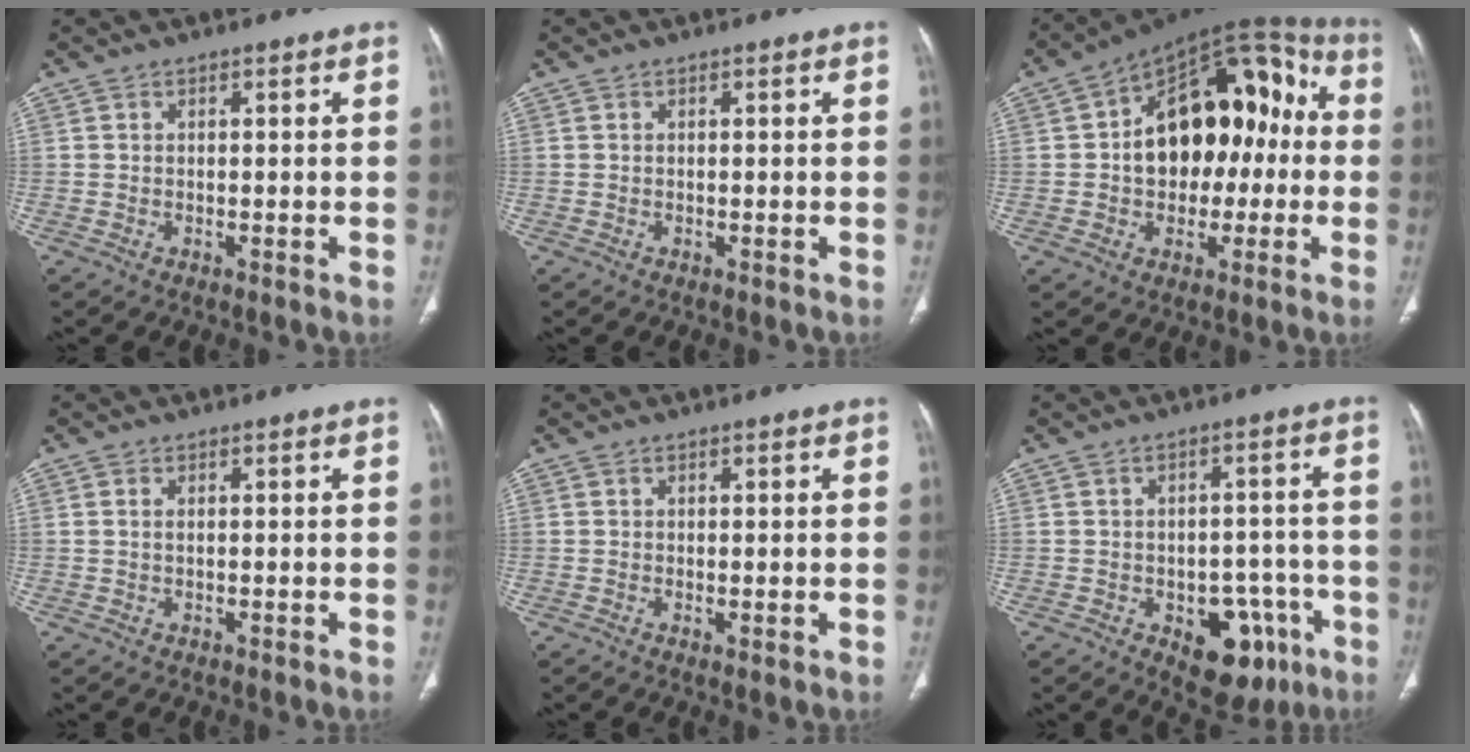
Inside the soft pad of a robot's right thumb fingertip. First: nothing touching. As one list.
[{"total": 0.0}, {"total": 21.1, "force": [0.6, 13.3, 16.4], "torque": [-0.194, 0.046, 0.005]}, {"total": 0.8, "force": [0.2, 0.4, 0.7], "torque": [-0.019, 0.004, 0.006]}, {"total": 0.8, "force": [0.0, 0.3, 0.7], "torque": [-0.016, -0.005, 0.001]}, {"total": 11.9, "force": [-5.3, 7.2, 7.8], "torque": [-0.059, 0.032, -0.060]}]